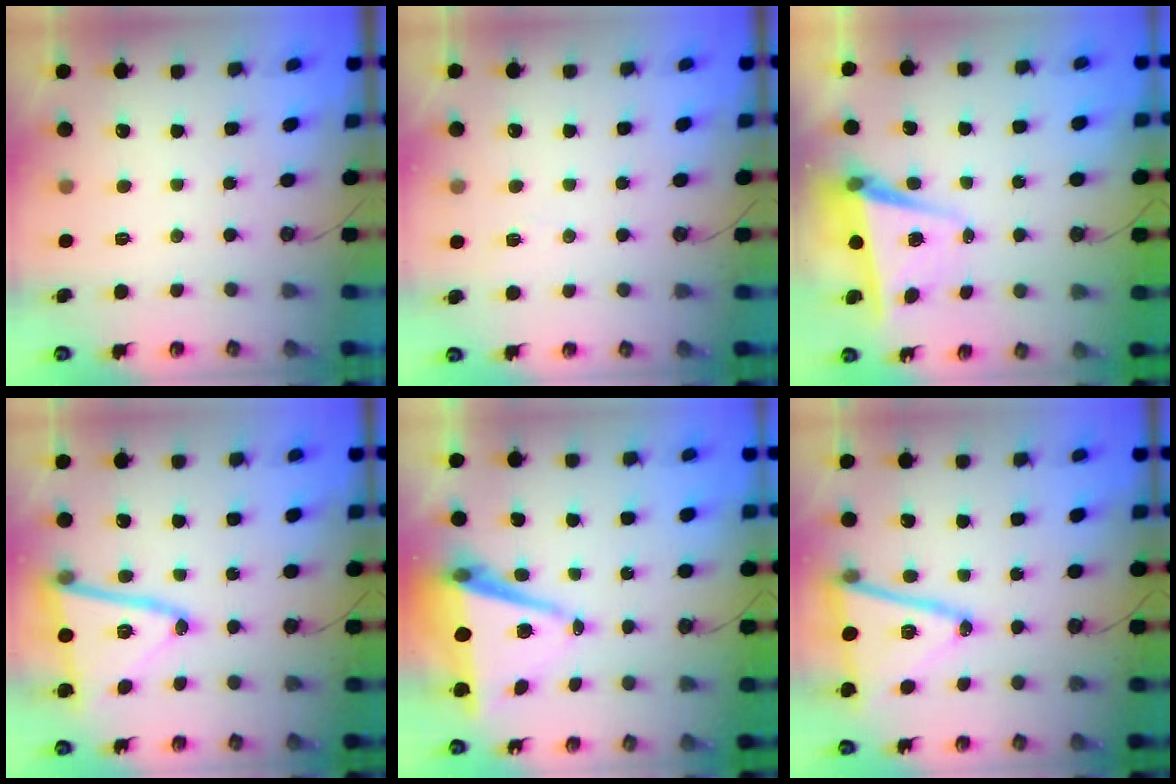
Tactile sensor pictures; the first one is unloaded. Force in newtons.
{"total": 3.3, "press": 3.0, "slide": 1.4}
{"total": 6.4, "press": 5.8, "slide": 2.6}
{"total": 17.0, "press": 17.0, "slide": 1.3}
{"total": 10.1, "press": 9.2, "slide": 4.1}
{"total": 18.2, "press": 17.8, "slide": 3.6}